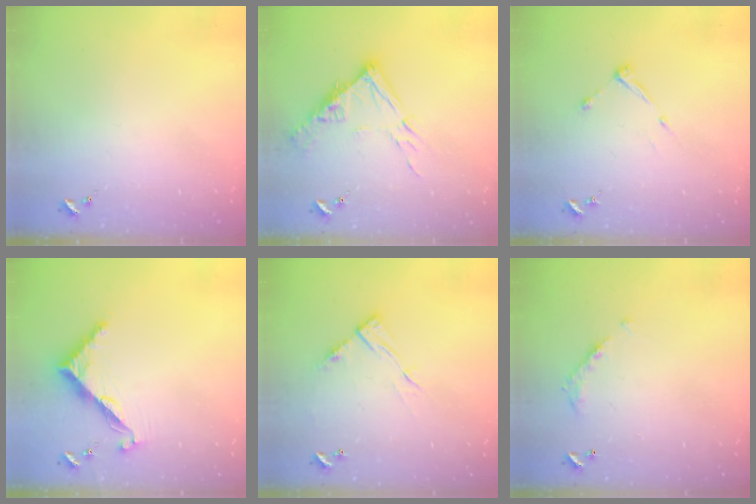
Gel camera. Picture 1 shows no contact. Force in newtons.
{"total": 13.2, "press": 13.2, "slide": 1.2}
{"total": 5.5, "press": 5.5, "slide": 0.7}
{"total": 8.7, "press": 8.7, "slide": 0.6}
{"total": 10.0, "press": 10.0, "slide": 0.5}
{"total": 7.9, "press": 7.9, "slide": 0.3}